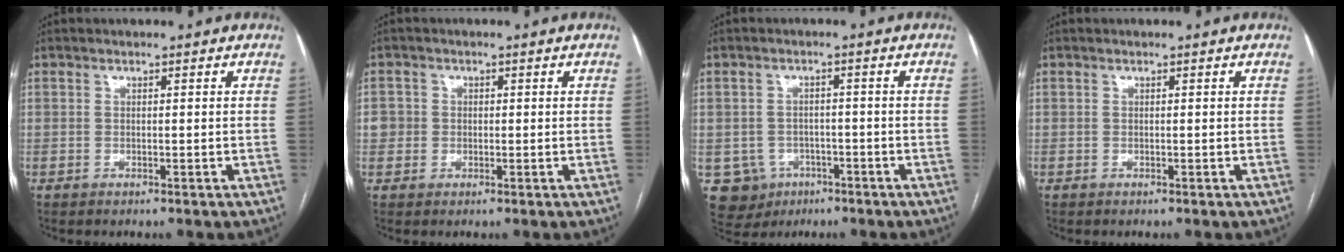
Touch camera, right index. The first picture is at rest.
{"total": 3.2, "force": [0.0, 3.1, 0.7], "torque": [-0.006, 0.013, 0.001]}
{"total": 7.1, "force": [-2.8, 6.4, 1.3], "torque": [-0.036, 0.004, -0.031]}
{"total": 0.0}